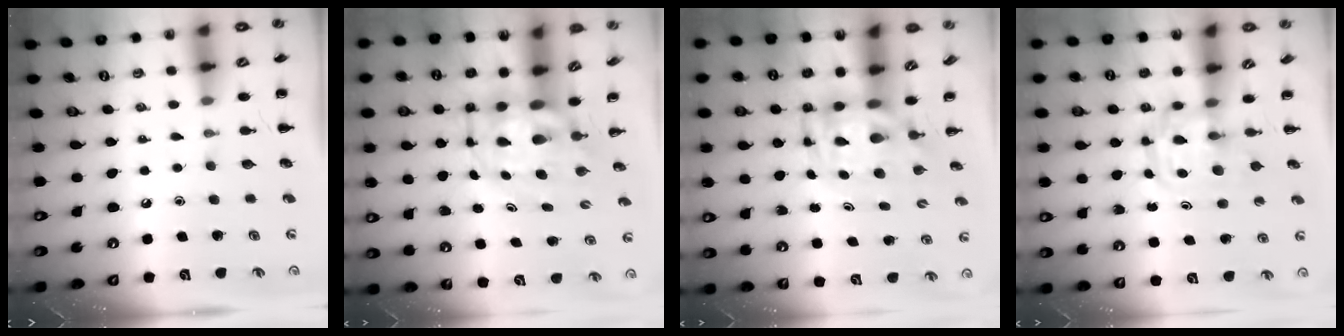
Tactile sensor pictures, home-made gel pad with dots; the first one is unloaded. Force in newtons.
{"total": 7.1, "press": 6.9, "slide": 1.7}
{"total": 4.5, "press": 4.4, "slide": 1.1}
{"total": 3.0, "press": 3.0, "slide": 0.4}